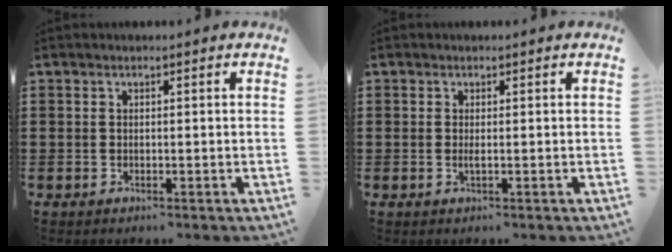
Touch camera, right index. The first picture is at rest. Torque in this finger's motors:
{"motor_torque": [0.37, 0.44, 0.11, 0.02]}